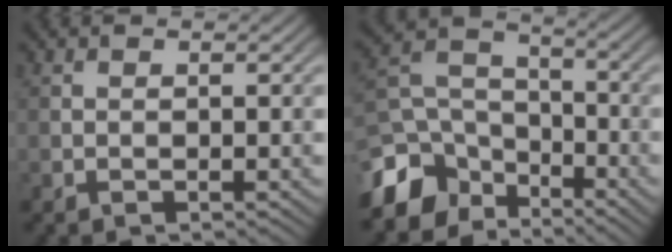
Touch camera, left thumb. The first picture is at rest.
{"total": 9.7, "force": [-6.5, 6.0, 4.0], "torque": [-0.100, -0.009, -0.140]}